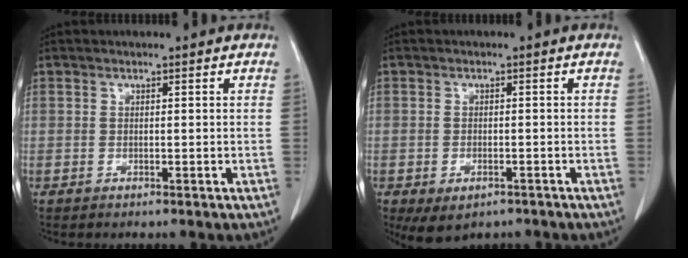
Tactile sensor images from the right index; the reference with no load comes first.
{"total": 4.6, "force": [-2.8, 2.8, 2.4], "torque": [-0.038, -0.006, -0.034]}